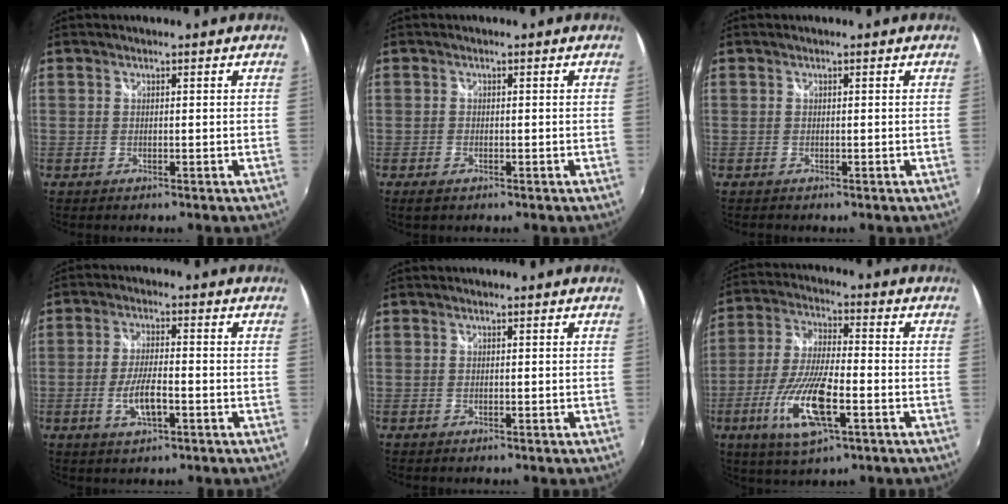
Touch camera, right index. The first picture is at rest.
{"total": 1.6, "force": [-1.0, 0.8, 1.0], "torque": [-0.020, -0.003, -0.017]}
{"total": 0.0}
{"total": 6.3, "force": [-2.2, 2.0, 5.6], "torque": [-0.114, -0.005, -0.039]}
{"total": 0.0}
{"total": 14.5, "force": [-5.5, 4.0, 12.8], "torque": [-0.272, -0.017, -0.104]}